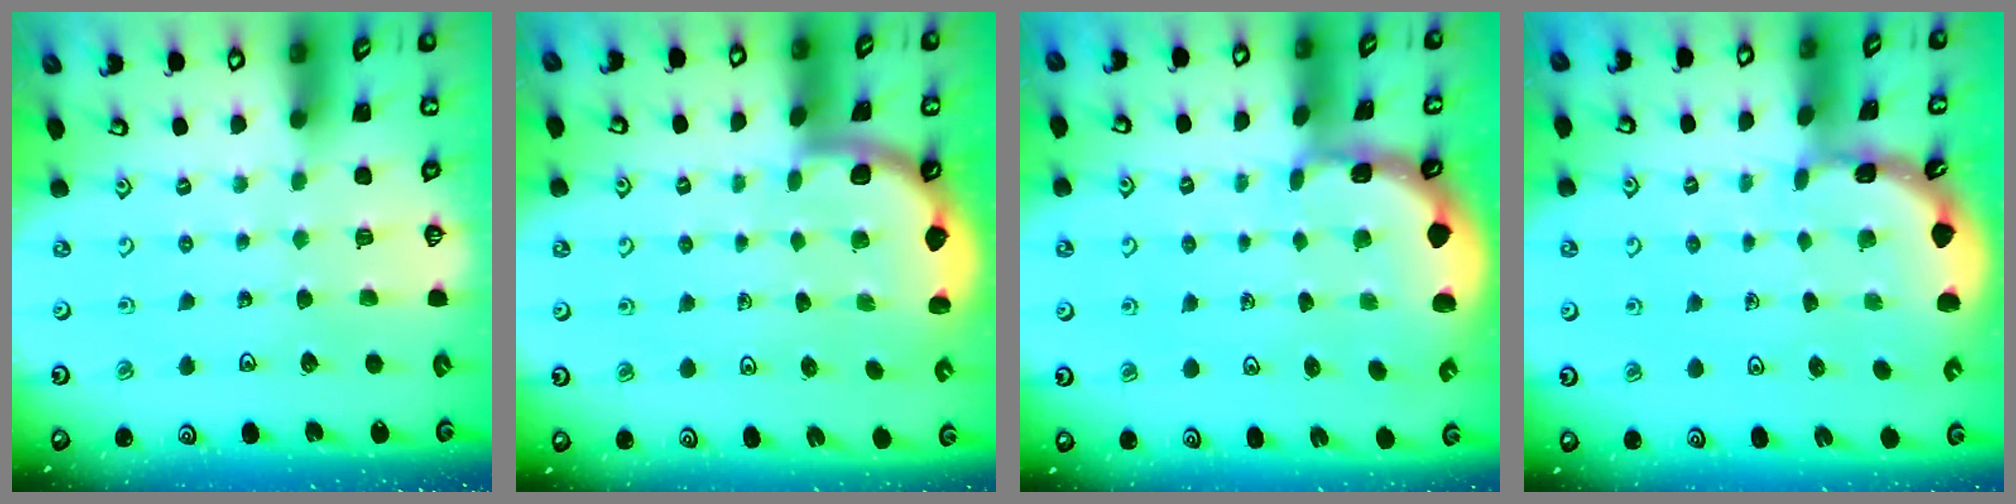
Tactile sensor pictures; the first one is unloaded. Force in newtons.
{"total": 1.7, "press": 1.7, "slide": 0.0}
{"total": 1.0, "press": 1.0, "slide": 0.2}
{"total": 1.7, "press": 1.7, "slide": 0.1}